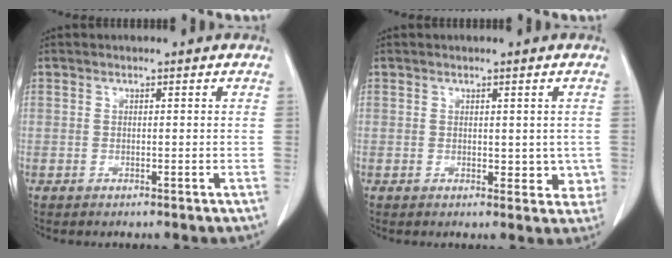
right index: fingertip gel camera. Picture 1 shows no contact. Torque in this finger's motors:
{"motor_torque": [0.02, 0.10, 0.03, 0.00]}